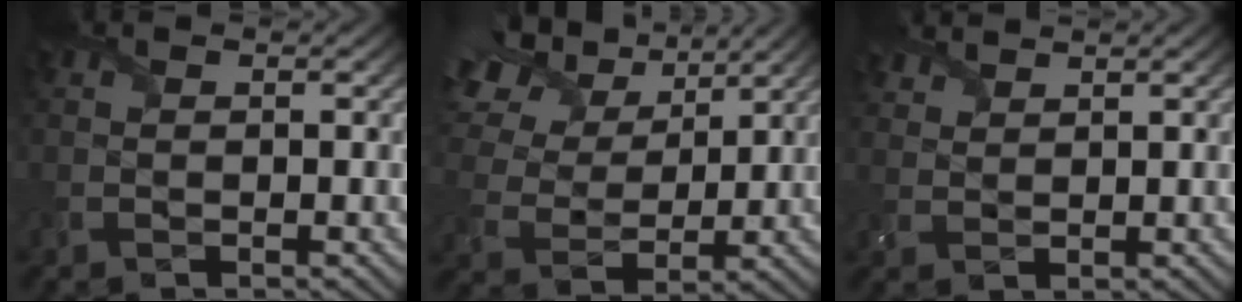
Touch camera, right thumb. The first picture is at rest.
{"total": 14.6, "force": [8.3, 8.4, 8.6], "torque": [-0.244, 0.034, 0.139]}
{"total": 2.9, "force": [2.6, 1.0, 0.8], "torque": [-0.026, 0.003, 0.059]}